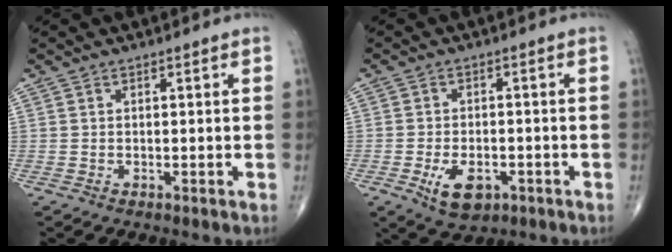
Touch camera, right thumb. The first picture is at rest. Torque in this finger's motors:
{"motor_torque": [-0.01, 0.25, 0.26, 0.35, 0.05]}